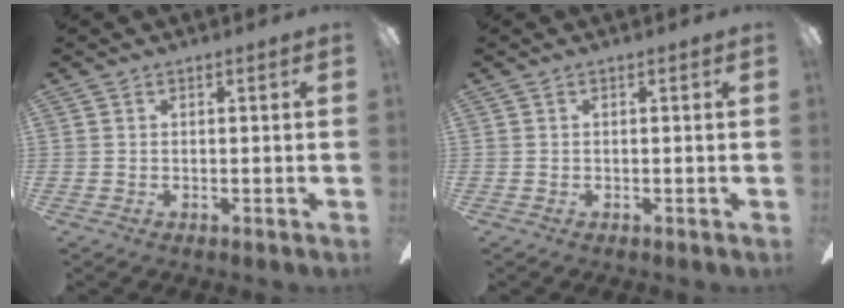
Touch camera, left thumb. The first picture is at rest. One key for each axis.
{"total": 0.0}